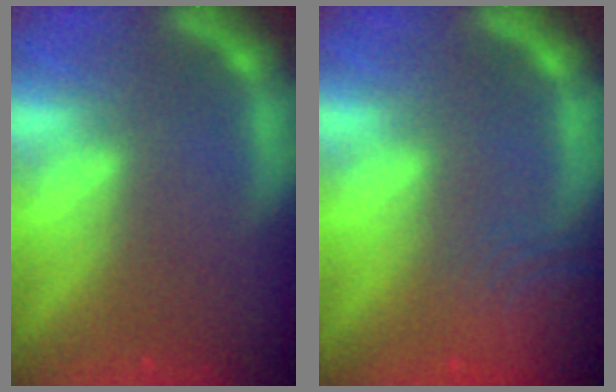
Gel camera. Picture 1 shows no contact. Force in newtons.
{"total": 7.4}